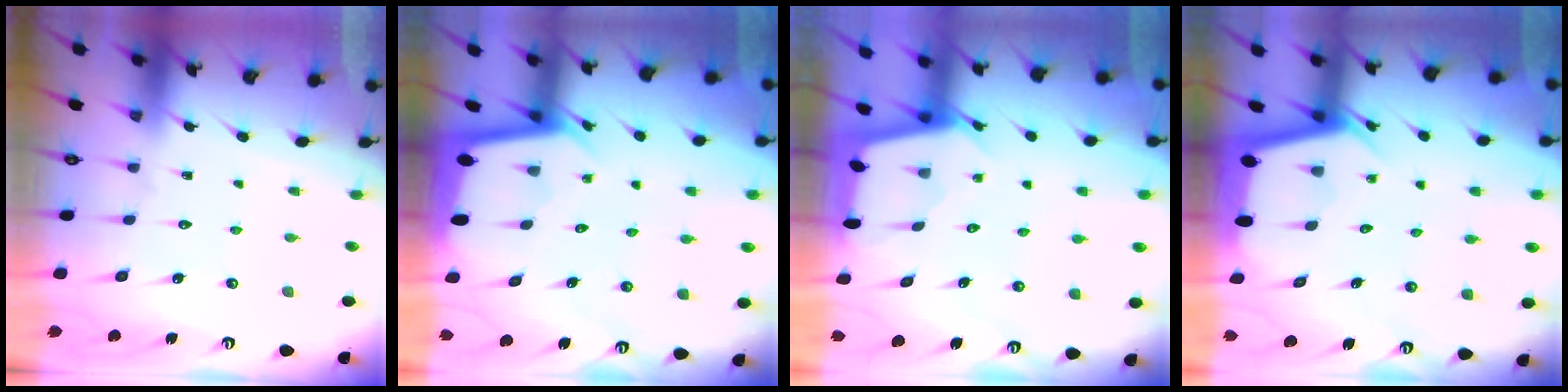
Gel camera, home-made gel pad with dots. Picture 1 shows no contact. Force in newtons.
{"total": 2.1, "press": 2.1, "slide": 0.1}
{"total": 2.6, "press": 2.5, "slide": 0.3}
{"total": 2.8, "press": 2.8, "slide": 0.2}